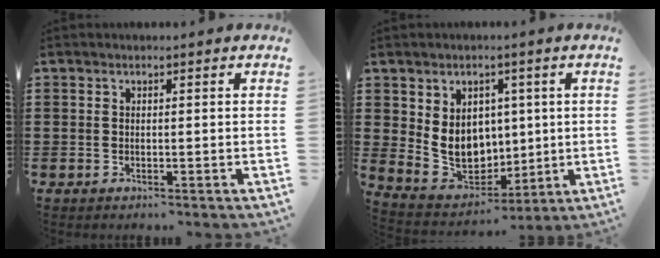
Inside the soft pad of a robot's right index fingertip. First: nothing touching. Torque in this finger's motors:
{"motor_torque": [0.96, 1.14, 0.26, 0.11]}